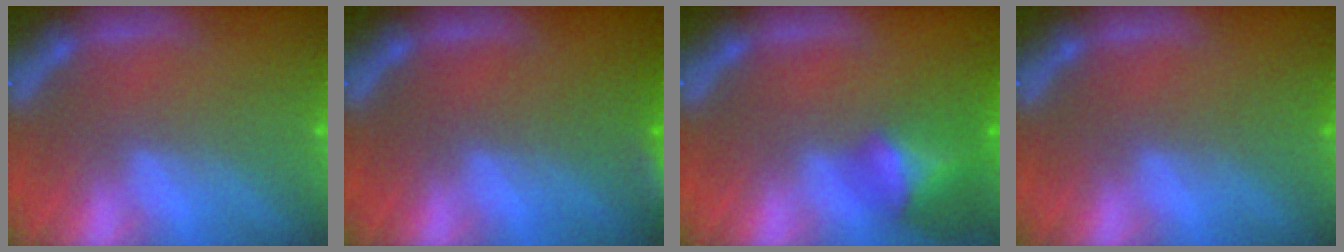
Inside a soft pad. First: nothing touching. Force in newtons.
{"total": 2.4}
{"total": 4.5}
{"total": 0.0}